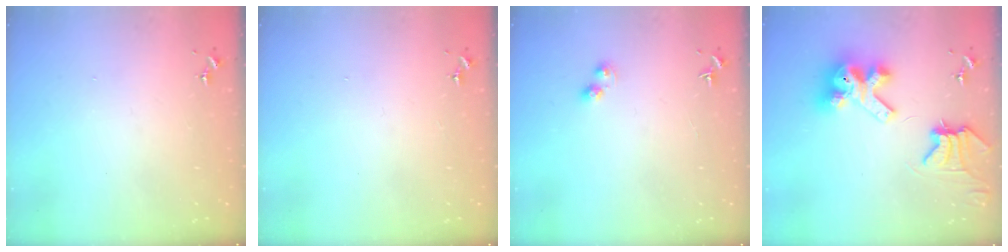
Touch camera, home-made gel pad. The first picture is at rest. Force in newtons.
{"total": 0.0}
{"total": 3.6, "press": 3.5, "slide": 0.4}
{"total": 12.7, "press": 12.6, "slide": 1.6}